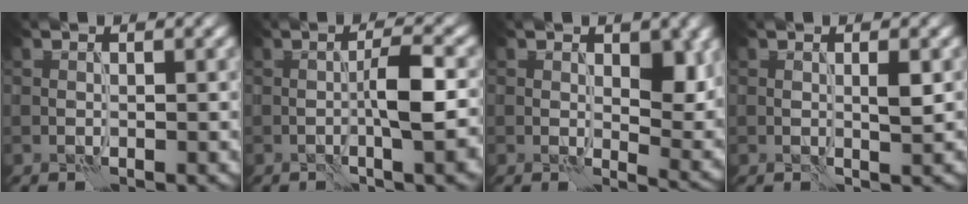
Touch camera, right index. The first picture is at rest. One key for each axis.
{"total": 5.1, "fx": -0.9, "fy": 0.6, "fz": 4.9, "tx": -0.082, "ty": 0.010, "tz": -0.018}
{"total": 4.4, "fx": 1.2, "fy": 2.3, "fz": 3.5, "tx": -0.042, "ty": -0.012, "tz": 0.022}
{"total": 1.4, "fx": 0.1, "fy": 0.1, "fz": 1.4, "tx": -0.025, "ty": 0.000, "tz": 0.001}